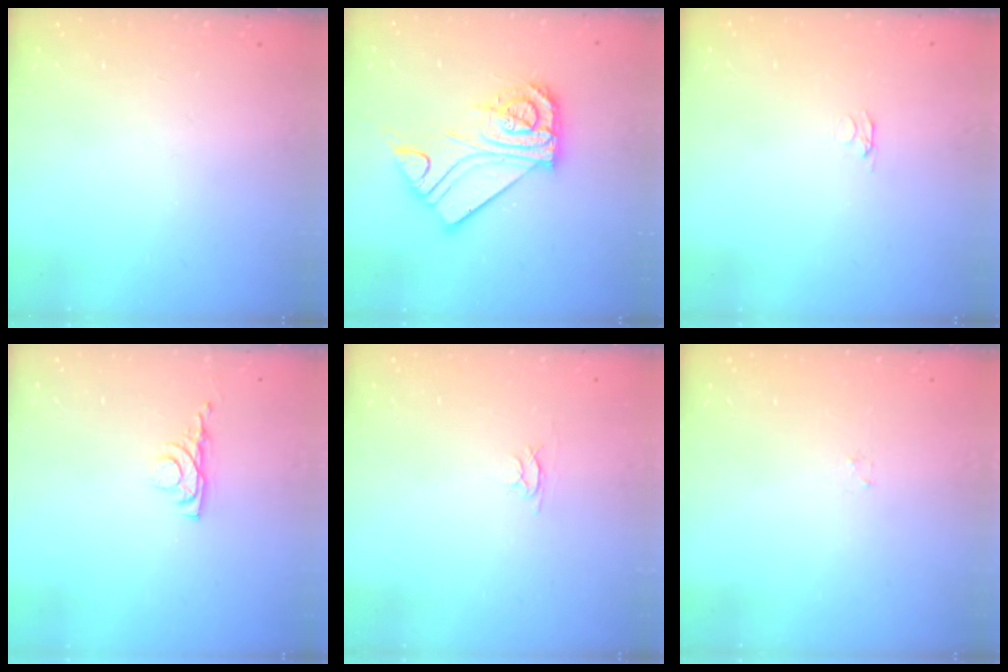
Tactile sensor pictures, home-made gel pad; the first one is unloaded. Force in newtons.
{"total": 13.6, "press": 13.6, "slide": 0.7}
{"total": 2.1, "press": 2.0, "slide": 0.3}
{"total": 4.0, "press": 3.9, "slide": 0.6}
{"total": 2.4, "press": 2.4, "slide": 0.3}
{"total": 0.8, "press": 0.8, "slide": 0.2}